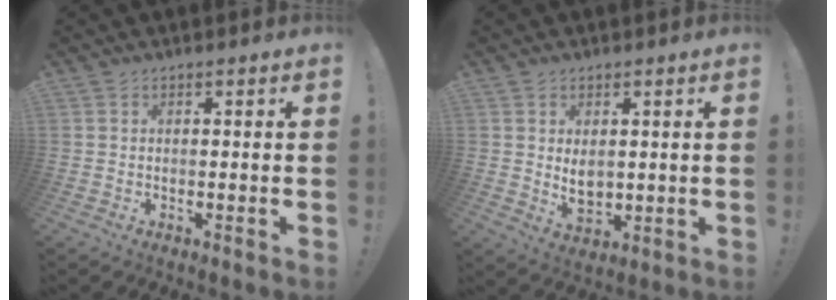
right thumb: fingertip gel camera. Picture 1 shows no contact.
{"total": 5.0, "force": [1.6, 3.3, 3.4], "torque": [-0.046, -0.012, 0.028]}